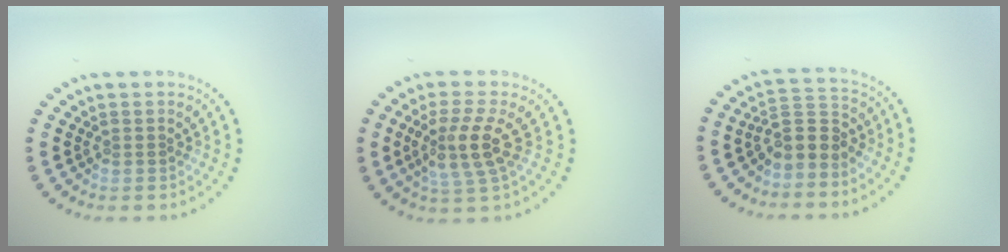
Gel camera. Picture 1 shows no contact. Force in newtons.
{"total": 3.8, "press": 3.3, "slide": 1.9}
{"total": 3.2, "press": 2.8, "slide": 1.5}